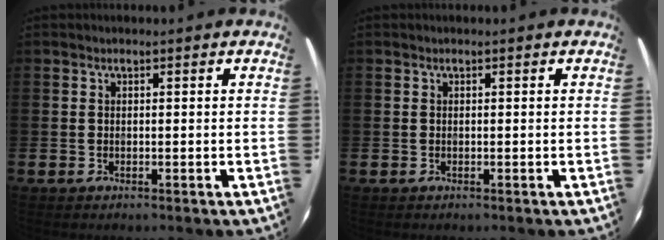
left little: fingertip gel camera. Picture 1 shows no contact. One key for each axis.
{"total": 0.0}